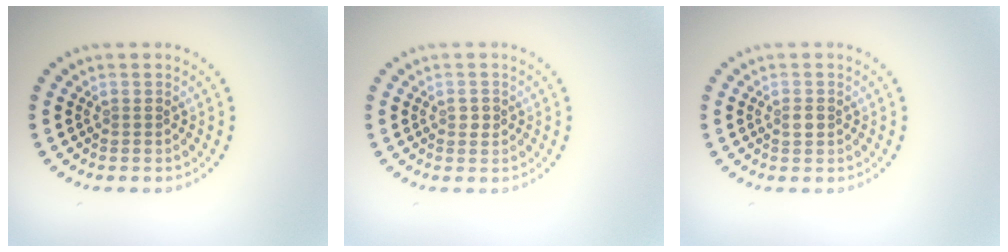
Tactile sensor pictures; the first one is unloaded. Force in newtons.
{"total": 1.0, "press": 1.0, "slide": 0.0}
{"total": 0.9, "press": 0.8, "slide": 0.3}